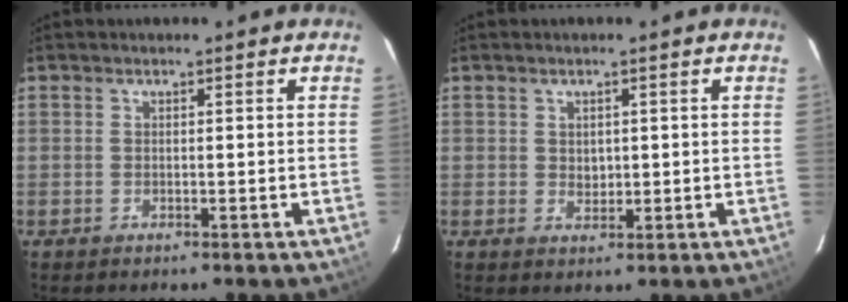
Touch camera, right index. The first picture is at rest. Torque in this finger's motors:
{"motor_torque": [0.00, 0.16, 0.16, 0.00]}